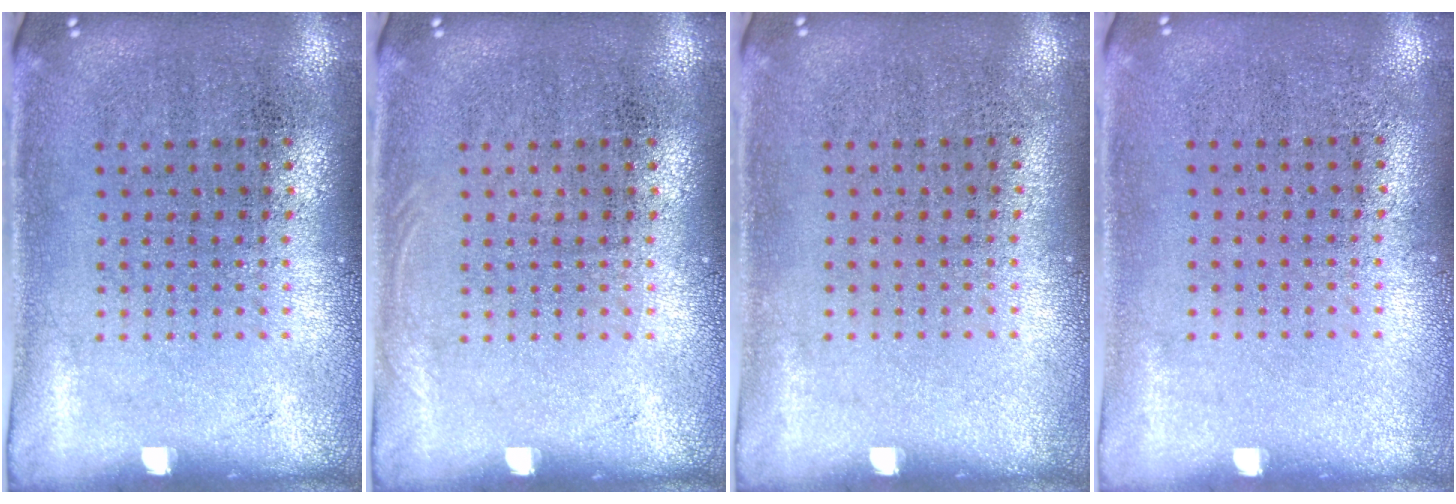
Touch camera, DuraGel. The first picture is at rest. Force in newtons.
{"total": 0.5, "press": 0.5, "slide": 0.2}
{"total": 0.0}
{"total": 0.0}